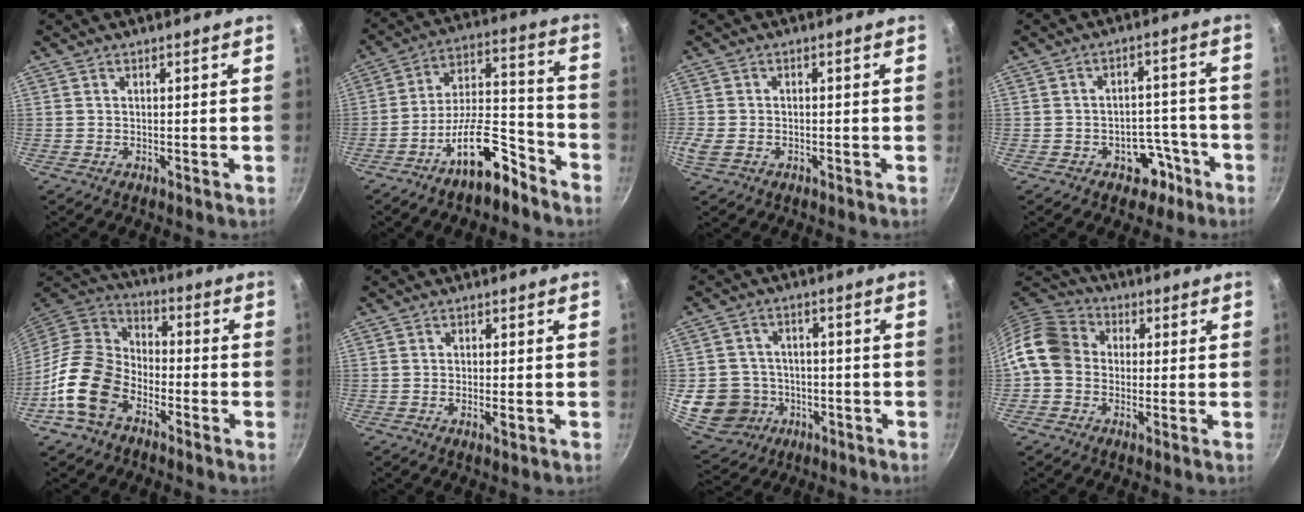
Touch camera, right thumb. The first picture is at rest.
{"total": 14.1, "force": [-9.1, 5.4, 9.3], "torque": [-0.127, 0.091, -0.157]}
{"total": 4.0, "force": [-1.4, 2.7, 2.5], "torque": [-0.062, 0.001, -0.030]}
{"total": 6.7, "force": [-3.7, 4.8, 2.8], "torque": [0.000, 0.046, -0.036]}
{"total": 14.8, "force": [-6.9, 10.0, 8.5], "torque": [-0.136, 0.054, -0.154]}
{"total": 1.9, "force": [-0.6, 0.6, 1.7], "torque": [-0.037, 0.000, -0.014]}
{"total": 12.3, "force": [-2.9, 11.2, 4.2], "torque": [-0.057, 0.030, -0.036]}
{"total": 10.2, "force": [-0.5, 8.5, 5.5], "torque": [-0.077, 0.025, -0.034]}